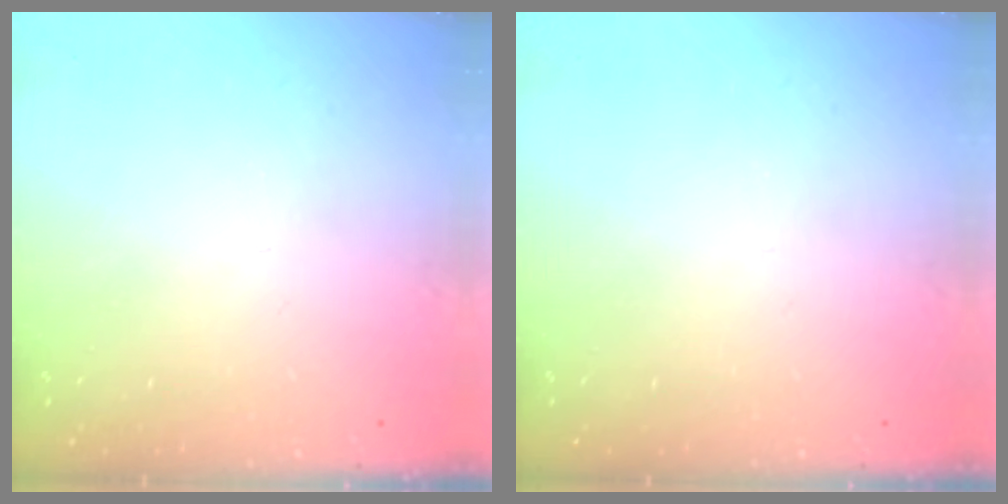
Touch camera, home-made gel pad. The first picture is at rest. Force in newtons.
{"total": 0.0}